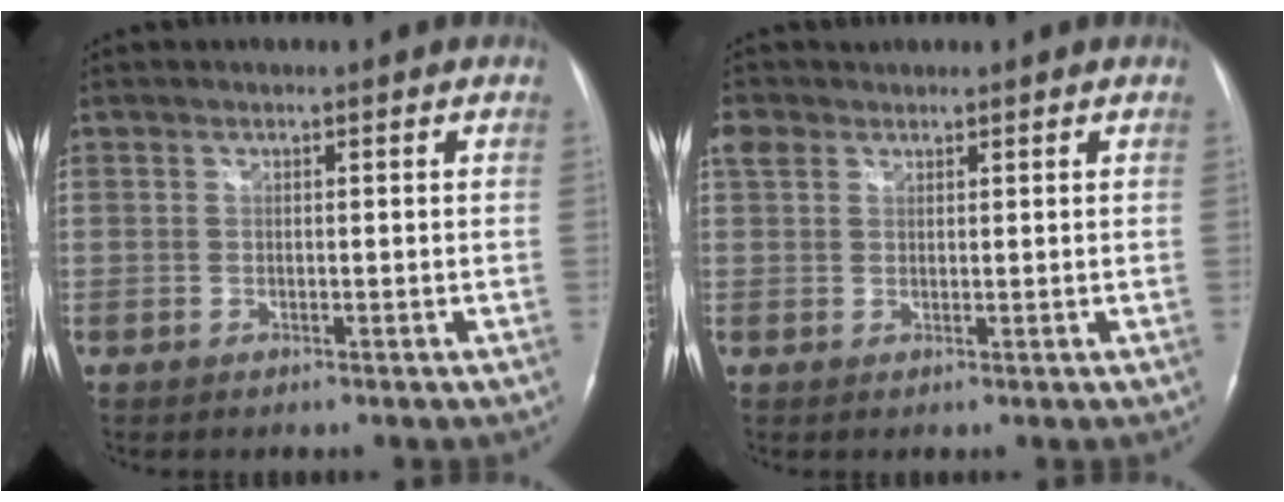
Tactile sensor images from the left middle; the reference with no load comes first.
{"total": 2.5, "force": [1.7, 1.7, 0.6], "torque": [-0.022, 0.021, 0.036]}